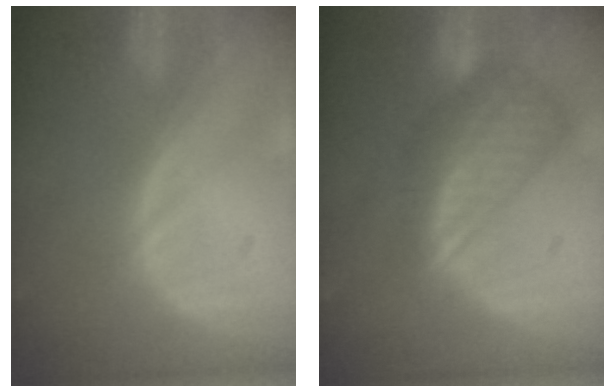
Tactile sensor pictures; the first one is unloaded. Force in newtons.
{"total": 8.8, "press": 7.7, "slide": 4.4}